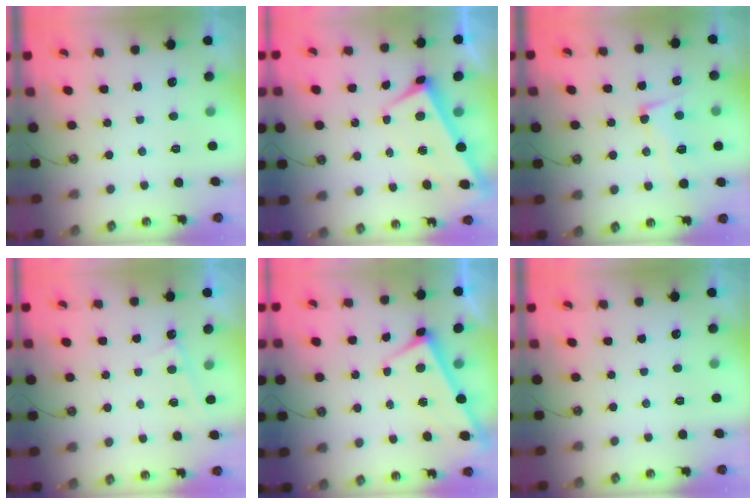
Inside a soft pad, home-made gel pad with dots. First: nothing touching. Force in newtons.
{"total": 1.0, "press": 0.7, "slide": 0.8}
{"total": 4.5, "press": 4.3, "slide": 1.3}
{"total": 0.7, "press": 0.7, "slide": 0.2}
{"total": 2.8, "press": 2.8, "slide": 0.3}
{"total": 0.0}